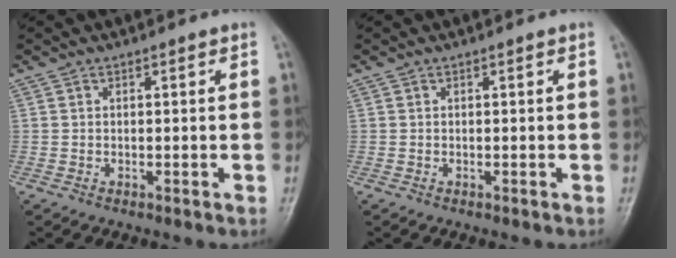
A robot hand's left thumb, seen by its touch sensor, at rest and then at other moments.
{"total": 0.0}